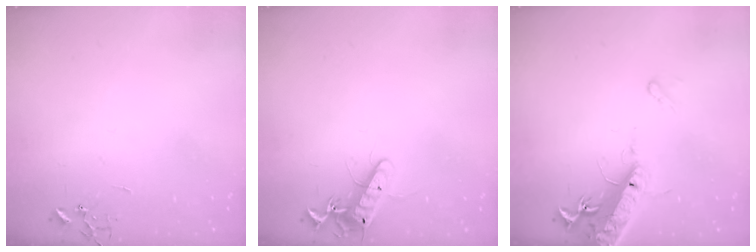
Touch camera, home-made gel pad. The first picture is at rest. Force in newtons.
{"total": 12.8, "press": 12.8, "slide": 0.6}
{"total": 16.9, "press": 16.5, "slide": 3.9}